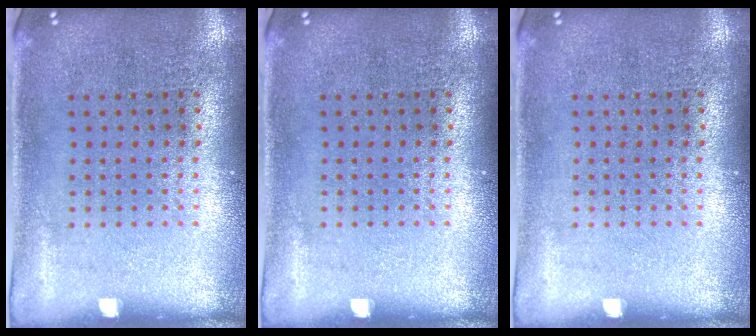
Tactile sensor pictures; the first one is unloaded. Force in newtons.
{"total": 0.0}
{"total": 0.0}